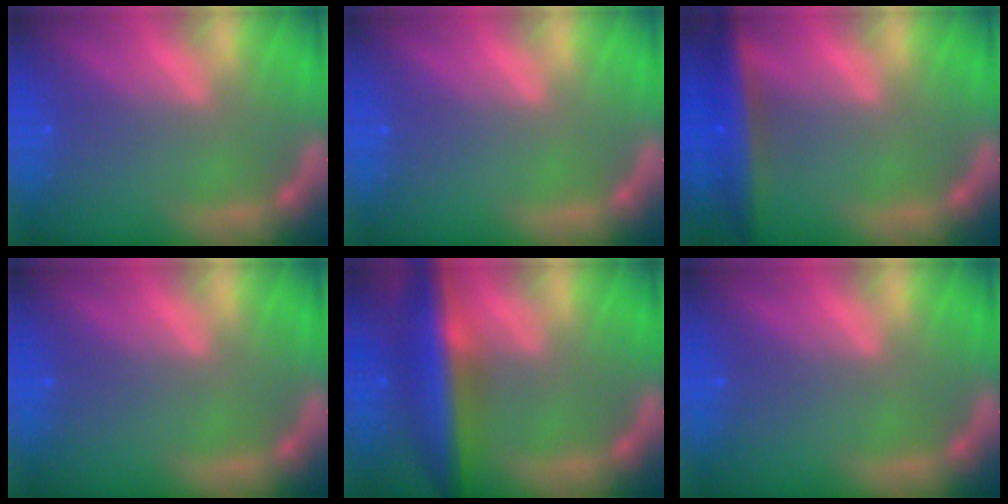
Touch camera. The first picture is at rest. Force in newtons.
{"total": 0.0}
{"total": 5.5}
{"total": 0.0}
{"total": 8.0}
{"total": 0.0}